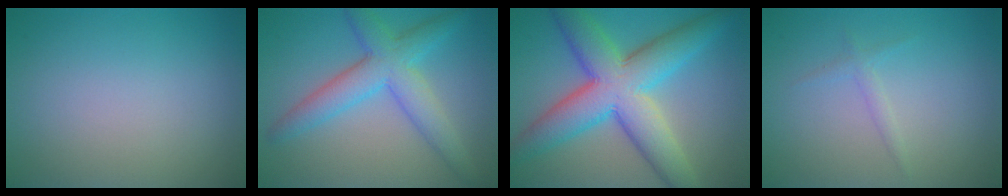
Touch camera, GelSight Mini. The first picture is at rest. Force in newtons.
{"total": 5.6, "press": 5.6, "slide": 0.1}
{"total": 10.0, "press": 10.0, "slide": 0.3}
{"total": 1.0, "press": 1.0, "slide": 0.1}